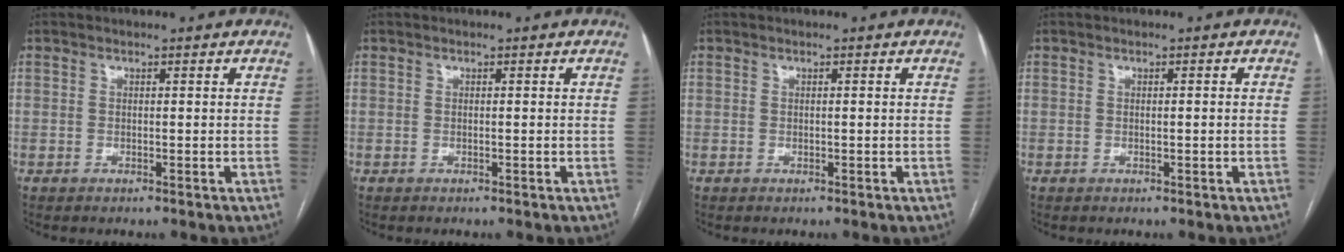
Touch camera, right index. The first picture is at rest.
{"total": 0.0}
{"total": 0.0}
{"total": 0.6, "force": [0.0, -0.2, 0.5], "torque": [-0.007, 0.000, 0.003]}